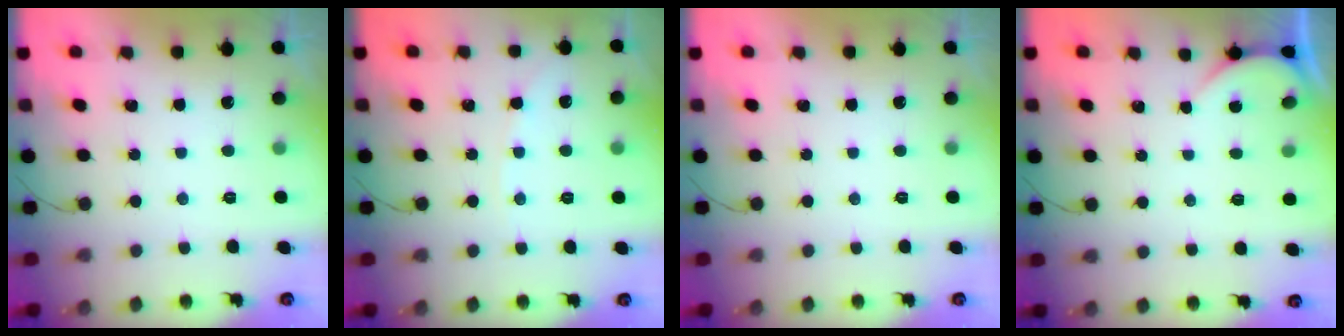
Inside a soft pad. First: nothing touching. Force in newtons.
{"total": 2.1, "press": 2.1, "slide": 0.3}
{"total": 0.0}
{"total": 0.6, "press": 0.6, "slide": 0.1}